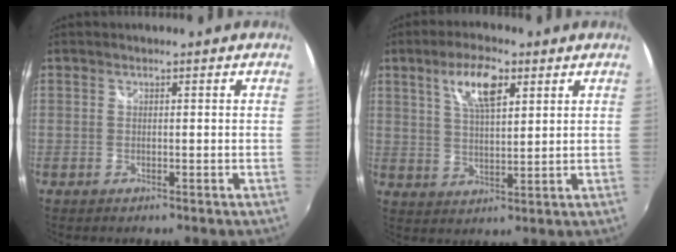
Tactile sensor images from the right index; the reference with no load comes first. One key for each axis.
{"total": 8.3, "fx": 4.1, "fy": 2.9, "fz": 6.6, "tx": -0.119, "ty": 0.010, "tz": 0.076}